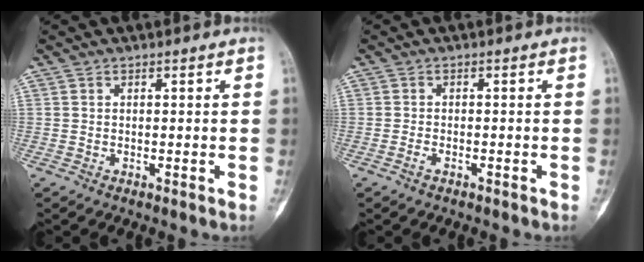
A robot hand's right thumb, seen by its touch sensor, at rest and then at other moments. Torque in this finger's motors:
{"motor_torque": [-0.55, 0.12, -0.15, -0.23, -0.03]}